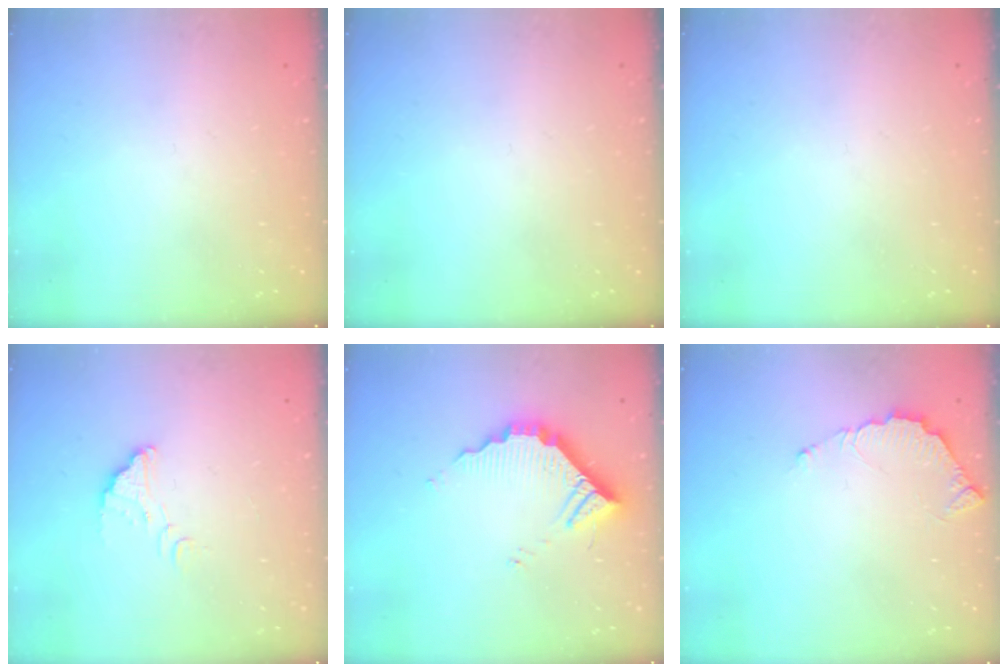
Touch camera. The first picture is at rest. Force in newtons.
{"total": 0.0}
{"total": 0.0}
{"total": 3.0, "press": 3.0, "slide": 0.1}
{"total": 9.5, "press": 9.5, "slide": 0.4}
{"total": 5.5, "press": 5.5, "slide": 0.3}